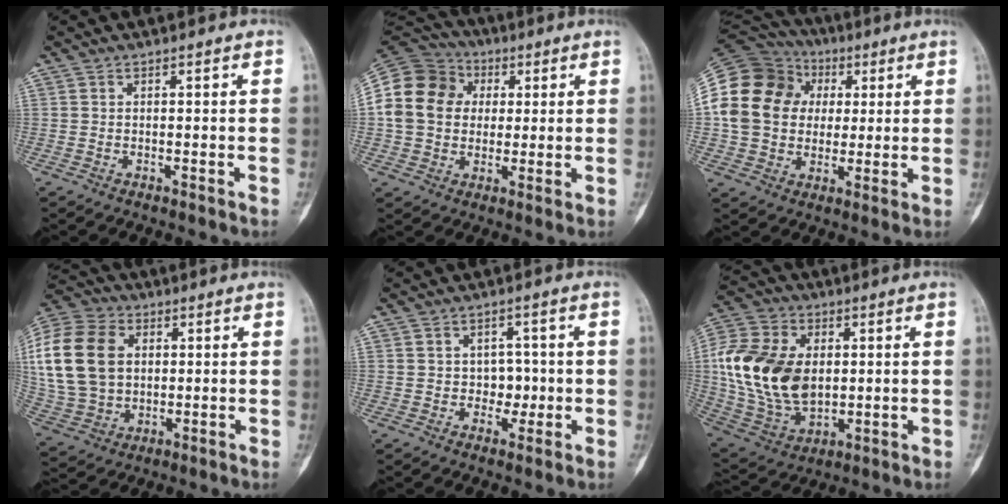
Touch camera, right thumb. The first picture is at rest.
{"total": 16.8, "force": [2.1, 13.9, 9.2], "torque": [-0.164, 0.029, 0.035]}
{"total": 20.6, "force": [3.0, 16.7, 11.7], "torque": [-0.219, 0.033, 0.056]}
{"total": 20.5, "force": [3.7, 15.0, 13.4], "torque": [-0.270, 0.006, 0.075]}
{"total": 4.2, "force": [-0.2, 3.5, 2.3], "torque": [0.005, 0.004, -0.004]}
{"total": 21.7, "force": [1.9, 14.5, 16.0], "torque": [-0.309, -0.007, 0.046]}